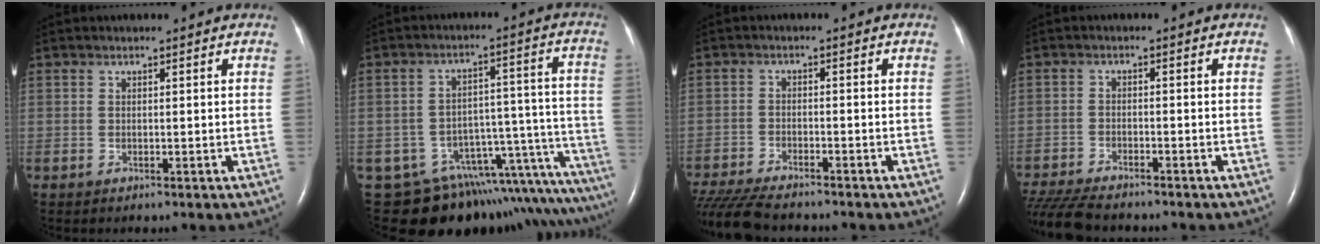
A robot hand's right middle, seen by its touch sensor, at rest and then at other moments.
{"total": 18.9, "force": [-16.4, 5.3, 7.6], "torque": [-0.025, 0.071, -0.200]}
{"total": 11.0, "force": [-9.8, 1.6, 4.7], "torque": [-0.085, -0.020, -0.161]}
{"total": 10.4, "force": [-9.3, 1.7, 4.3], "torque": [-0.081, -0.019, -0.153]}